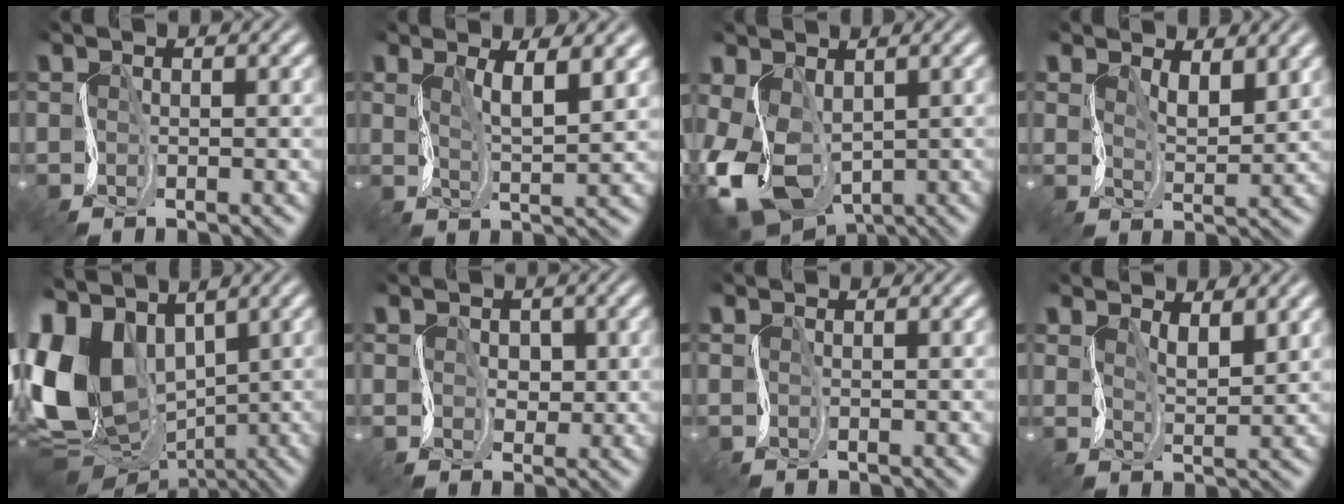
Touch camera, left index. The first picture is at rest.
{"total": 3.3, "force": [1.3, 0.7, 2.9], "torque": [-0.065, -0.011, 0.019]}
{"total": 10.4, "force": [-1.8, 6.7, 7.7], "torque": [-0.188, -0.036, -0.029]}
{"total": 3.0, "force": [1.6, 1.3, 2.1], "torque": [-0.047, -0.012, 0.028]}
{"total": 14.7, "force": [1.4, 10.4, 10.2], "torque": [-0.241, -0.011, 0.029]}
{"total": 3.0, "force": [0.5, 2.6, 1.3], "torque": [-0.032, 0.005, -0.002]}
{"total": 0.6, "force": [-0.3, -0.1, -0.5], "torque": [0.010, -0.003, -0.009]}
{"total": 2.5, "force": [1.3, 1.0, 1.9], "torque": [-0.043, -0.009, 0.024]}